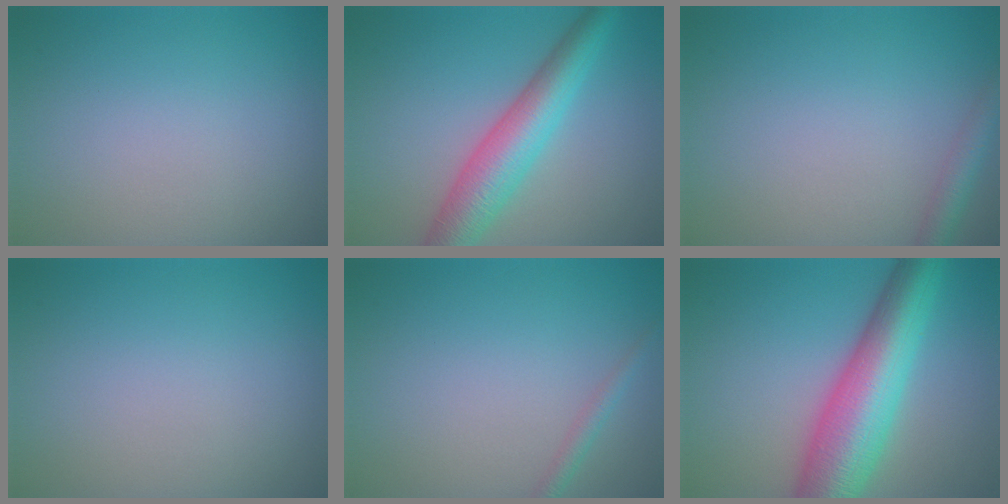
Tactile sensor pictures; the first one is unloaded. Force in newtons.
{"total": 6.2, "press": 6.2, "slide": 0.1}
{"total": 2.3, "press": 2.3, "slide": 0.1}
{"total": 0.0}
{"total": 1.2, "press": 1.2, "slide": 0.1}
{"total": 9.8, "press": 9.8, "slide": 0.2}